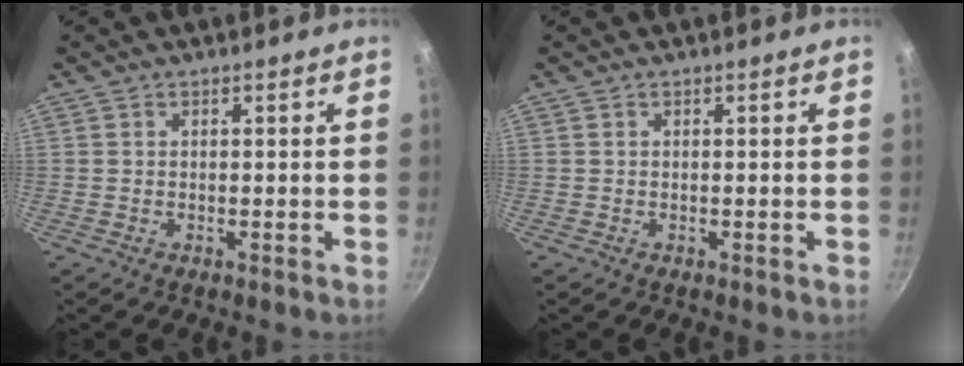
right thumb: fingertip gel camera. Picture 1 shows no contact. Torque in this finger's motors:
{"motor_torque": [0.00, 0.00, 0.15, 0.06, 0.00]}